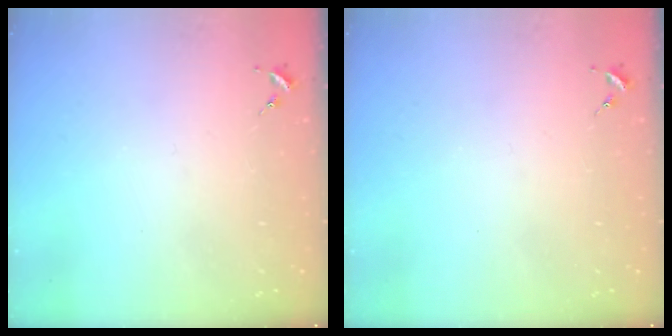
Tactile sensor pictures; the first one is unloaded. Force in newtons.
{"total": 0.0}